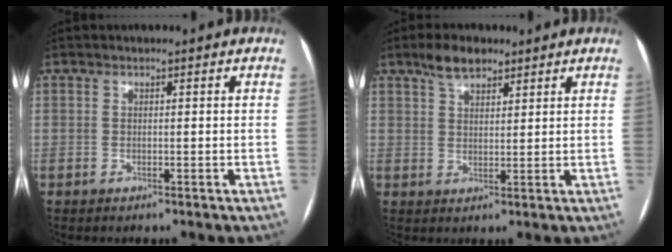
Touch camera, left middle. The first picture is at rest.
{"total": 4.6, "force": [3.4, 2.0, 2.3], "torque": [-0.046, 0.011, 0.063]}